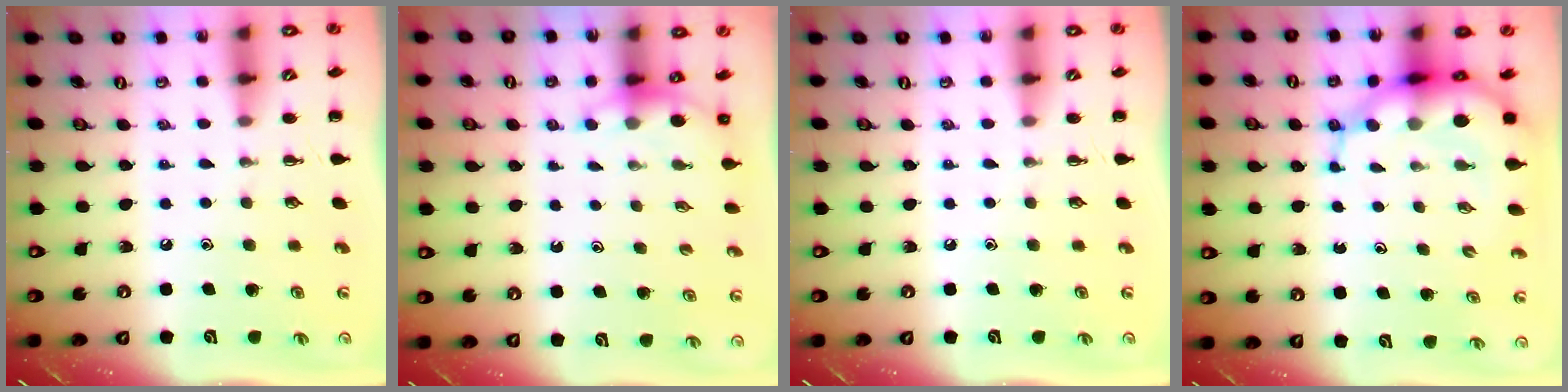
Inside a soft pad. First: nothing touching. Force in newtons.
{"total": 3.9, "press": 3.7, "slide": 1.3}
{"total": 0.0}
{"total": 10.1, "press": 9.7, "slide": 2.9}